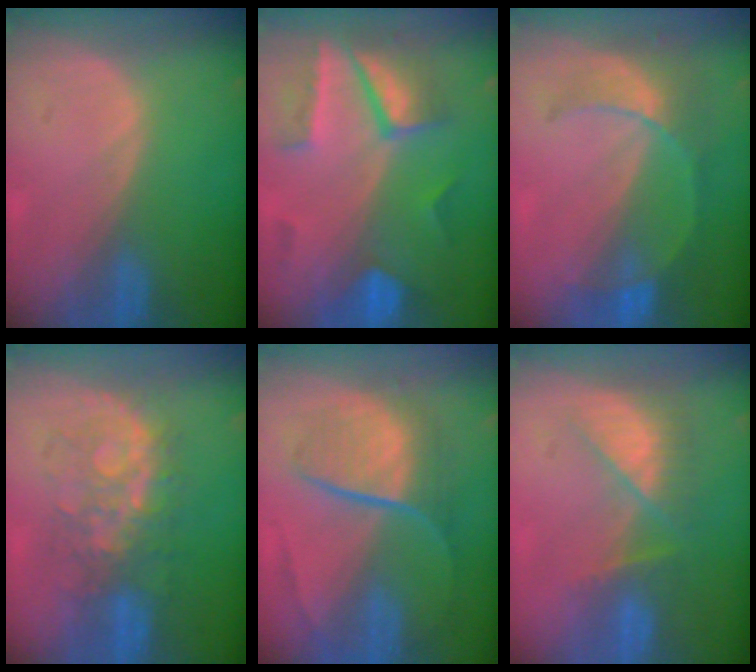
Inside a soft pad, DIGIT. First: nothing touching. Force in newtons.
{"total": 8.5, "press": 7.8, "slide": 3.4}
{"total": 8.0, "press": 7.0, "slide": 3.8}
{"total": 7.9, "press": 7.9, "slide": 0.0}
{"total": 9.2, "press": 7.6, "slide": 5.1}
{"total": 8.0, "press": 6.9, "slide": 4.1}